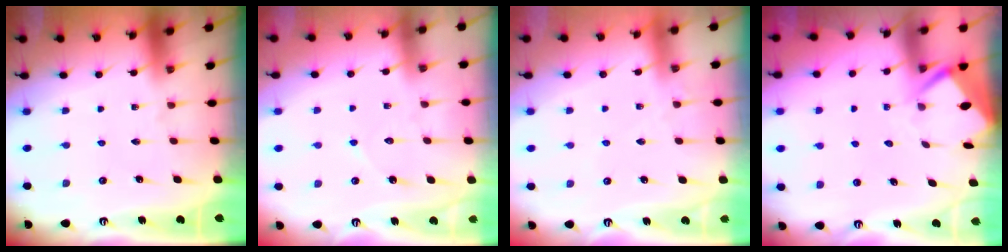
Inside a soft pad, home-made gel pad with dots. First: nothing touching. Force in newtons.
{"total": 4.7, "press": 4.6, "slide": 0.5}
{"total": 2.1, "press": 2.1, "slide": 0.4}
{"total": 3.5, "press": 3.5, "slide": 0.3}